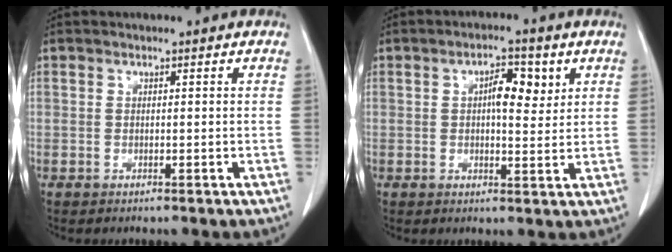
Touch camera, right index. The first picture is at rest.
{"total": 5.3, "force": [1.7, 2.1, 4.5], "torque": [-0.073, 0.008, 0.026]}